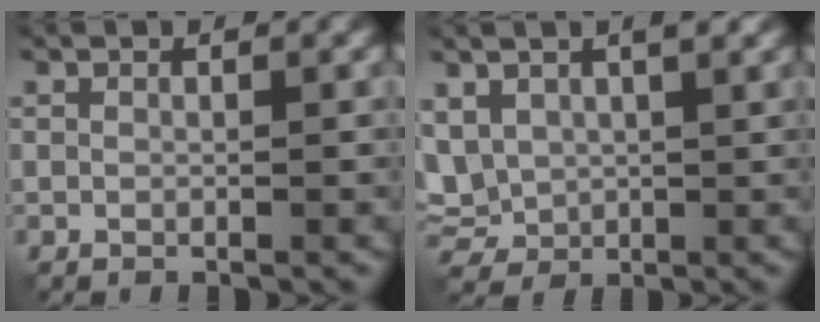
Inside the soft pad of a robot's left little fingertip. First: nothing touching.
{"total": 5.8, "force": [2.1, 3.9, 3.7], "torque": [-0.098, 0.006, 0.044]}